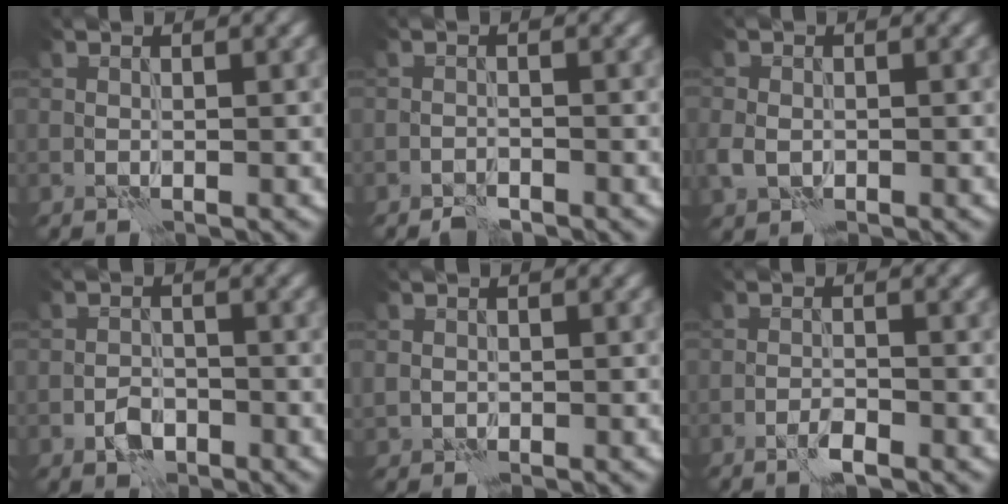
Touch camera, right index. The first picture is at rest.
{"total": 1.3, "force": [-1.3, 0.2, 0.3], "torque": [-0.003, 0.006, -0.026]}
{"total": 2.0, "force": [-0.4, 1.7, 1.1], "torque": [-0.027, -0.006, -0.014]}
{"total": 2.3, "force": [-1.4, 1.4, 1.2], "torque": [-0.019, 0.005, -0.028]}
{"total": 0.8, "force": [0.1, 0.8, 0.2], "torque": [-0.001, -0.002, 0.000]}
{"total": 1.4, "force": [-1.0, 0.2, 1.0], "torque": [-0.020, 0.002, -0.022]}